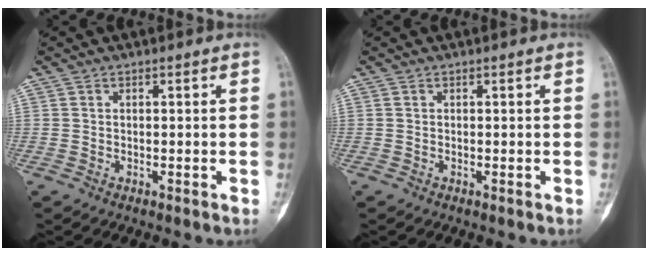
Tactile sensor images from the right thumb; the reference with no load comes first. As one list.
[{"total": 0.0}]